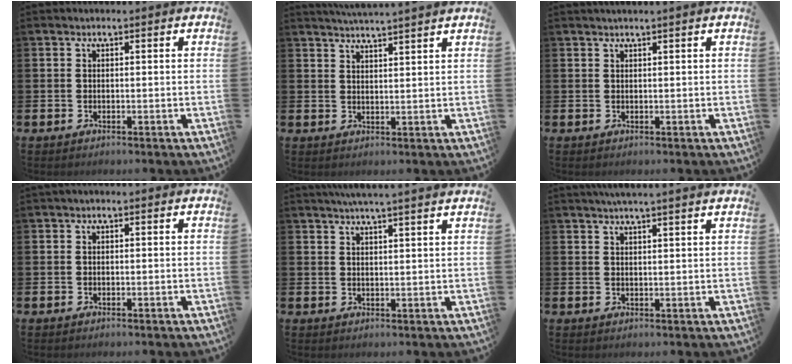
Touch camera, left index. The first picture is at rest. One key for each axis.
{"total": 3.5, "fx": 3.4, "fy": -0.8, "fz": 0.1, "tx": -0.014, "ty": -0.013, "tz": 0.063}
{"total": 0.7, "fx": 0.6, "fy": -0.2, "fz": 0.4, "tx": -0.010, "ty": 0.001, "tz": 0.012}
{"total": 0.0}
{"total": 3.6, "fx": 3.4, "fy": -0.9, "fz": 0.7, "tx": -0.025, "ty": -0.012, "tz": 0.063}
{"total": 2.7, "fx": 2.6, "fy": -0.5, "fz": 0.6, "tx": -0.013, "ty": -0.010, "tz": 0.048}